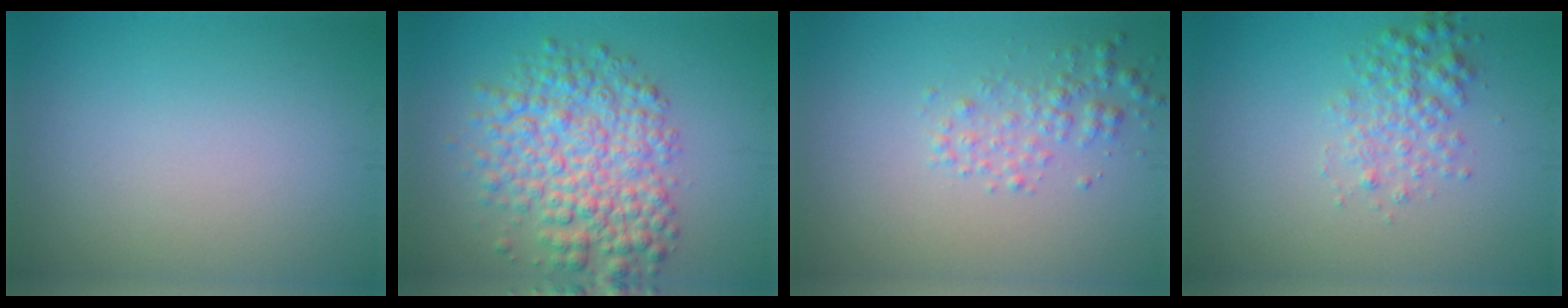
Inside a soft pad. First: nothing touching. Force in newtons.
{"total": 7.0, "press": 7.0, "slide": 0.1}
{"total": 2.1, "press": 2.1, "slide": 0.1}
{"total": 2.5, "press": 2.5, "slide": 0.0}